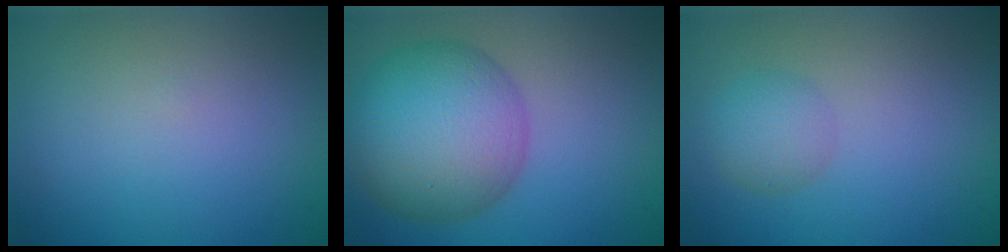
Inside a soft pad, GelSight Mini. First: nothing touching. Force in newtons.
{"total": 10.3, "press": 10.3, "slide": 0.2}
{"total": 2.4, "press": 2.4, "slide": 0.0}